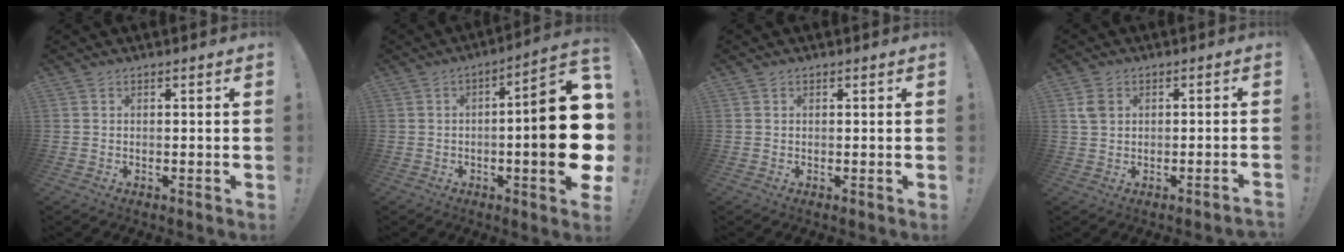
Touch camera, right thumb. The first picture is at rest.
{"total": 19.3, "force": [-1.8, 3.3, 19.0], "torque": [-0.264, 0.003, -0.024]}
{"total": 0.0}
{"total": 3.5, "force": [-0.2, 2.5, 2.4], "torque": [-0.043, 0.011, 0.000]}